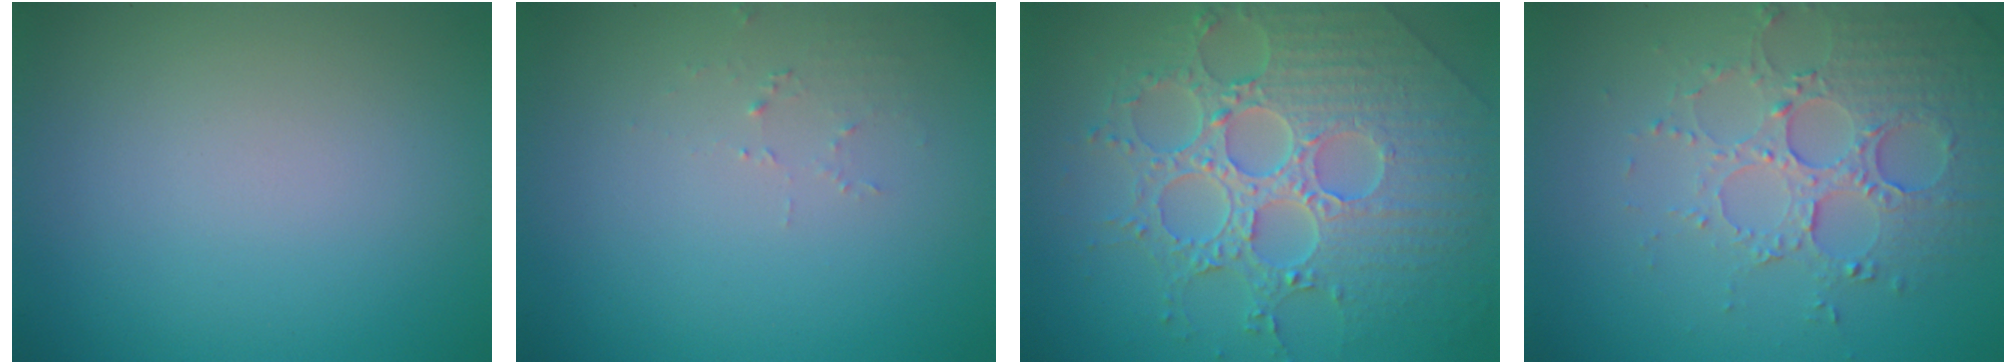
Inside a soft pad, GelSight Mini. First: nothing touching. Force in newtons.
{"total": 1.1, "press": 1.1, "slide": 0.1}
{"total": 8.5, "press": 6.2, "slide": 5.8}
{"total": 5.3, "press": 3.7, "slide": 3.7}